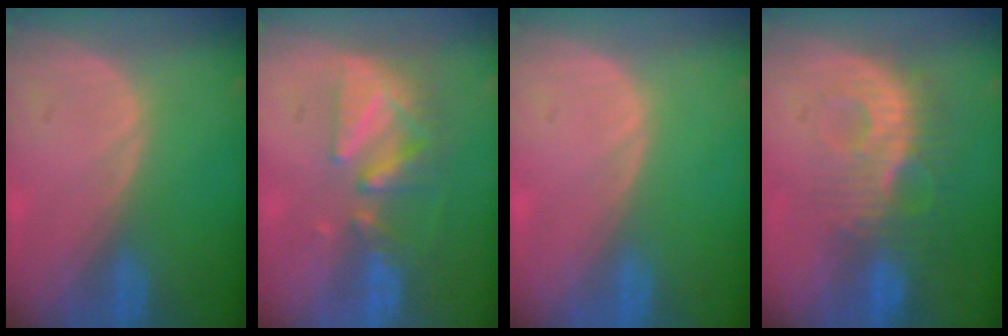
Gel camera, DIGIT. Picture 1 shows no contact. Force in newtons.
{"total": 8.5, "press": 7.7, "slide": 3.6}
{"total": 0.0}
{"total": 9.3, "press": 8.4, "slide": 4.0}